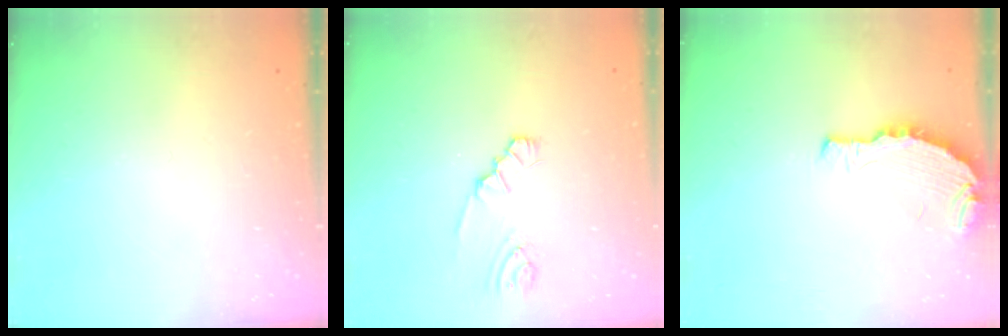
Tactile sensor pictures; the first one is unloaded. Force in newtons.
{"total": 1.9, "press": 1.9, "slide": 0.2}
{"total": 4.5, "press": 4.4, "slide": 0.8}